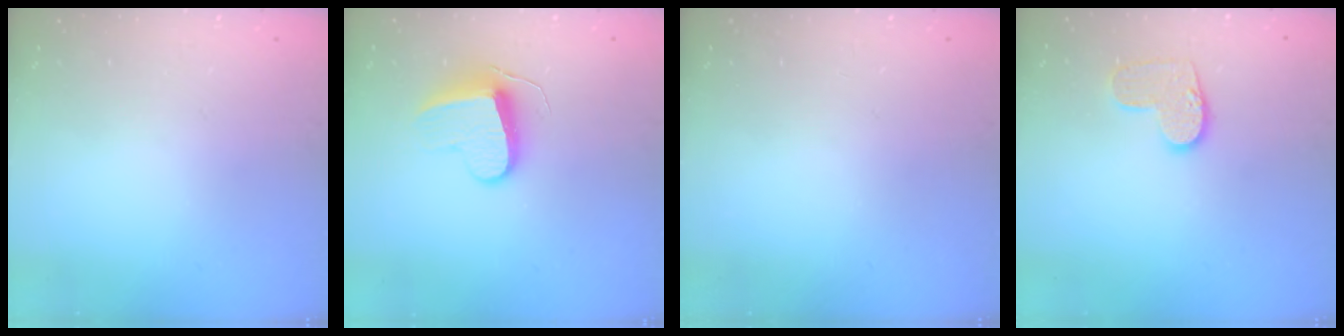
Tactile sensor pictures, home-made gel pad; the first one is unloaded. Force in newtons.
{"total": 9.9, "press": 9.8, "slide": 0.6}
{"total": 0.0}
{"total": 9.0, "press": 9.0, "slide": 0.5}